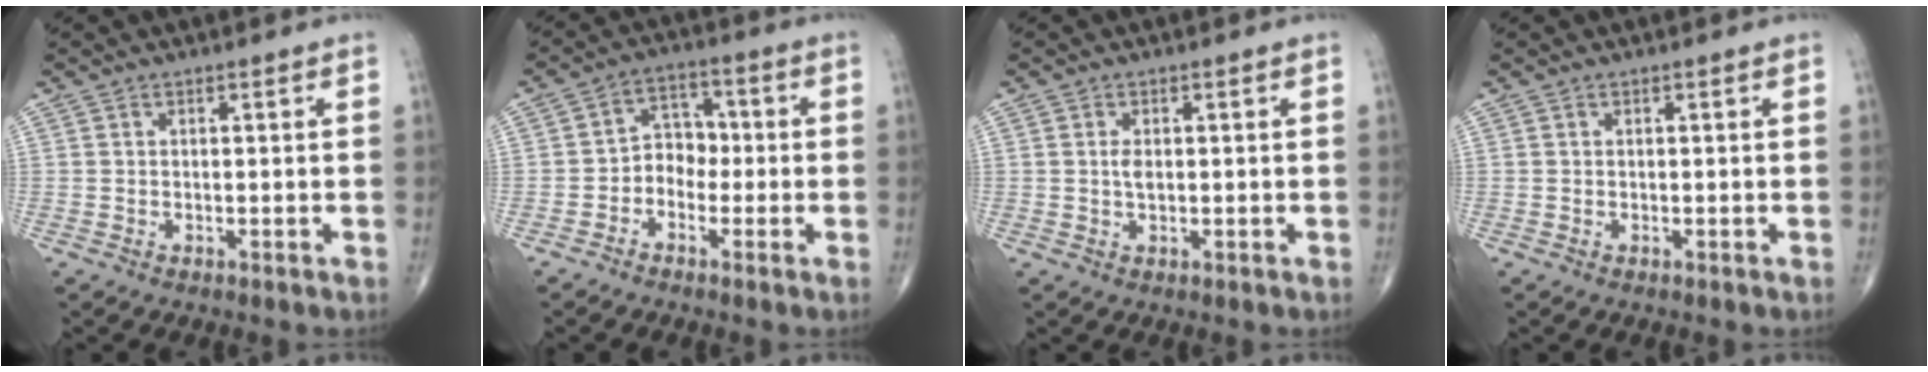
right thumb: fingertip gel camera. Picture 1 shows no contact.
{"total": 5.7, "force": [-1.5, 4.6, 3.0], "torque": [-0.018, 0.030, -0.041]}
{"total": 1.8, "force": [0.2, 1.0, 1.5], "torque": [-0.029, -0.002, 0.004]}
{"total": 0.0}